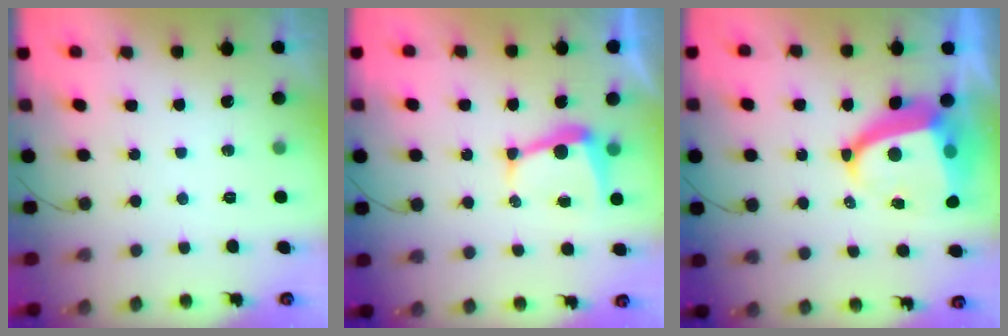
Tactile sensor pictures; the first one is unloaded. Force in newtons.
{"total": 5.8, "press": 5.8, "slide": 0.7}
{"total": 10.3, "press": 10.3, "slide": 1.2}